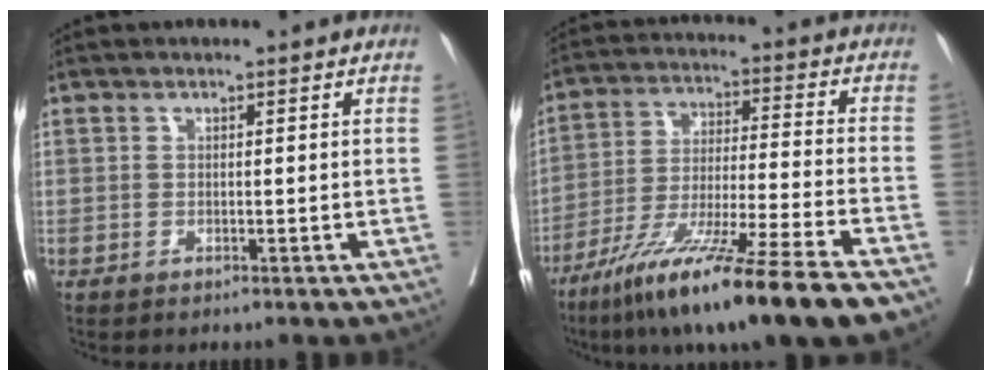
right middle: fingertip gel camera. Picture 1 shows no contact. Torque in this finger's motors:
{"motor_torque": [1.10, -1.04, 0.76, 0.21]}